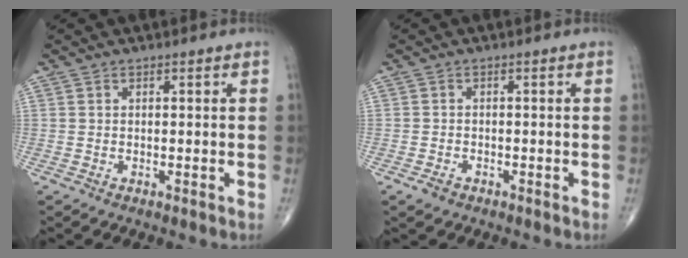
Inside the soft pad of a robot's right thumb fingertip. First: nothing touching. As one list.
[{"total": 1.6, "force": [-1.0, 1.1, 0.7], "torque": [-0.014, 0.003, -0.015]}]